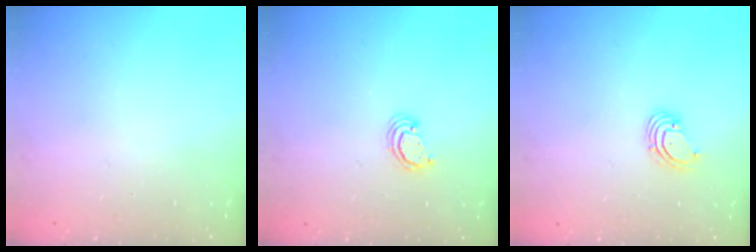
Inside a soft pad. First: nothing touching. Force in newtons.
{"total": 2.5, "press": 2.5, "slide": 0.2}
{"total": 1.8, "press": 1.8, "slide": 0.2}